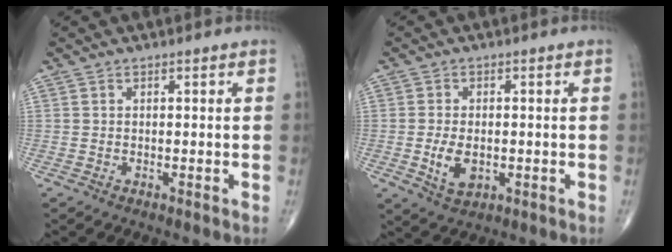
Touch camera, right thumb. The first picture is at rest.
{"total": 5.5, "force": [-0.9, 3.3, 4.3], "torque": [-0.072, -0.006, -0.009]}